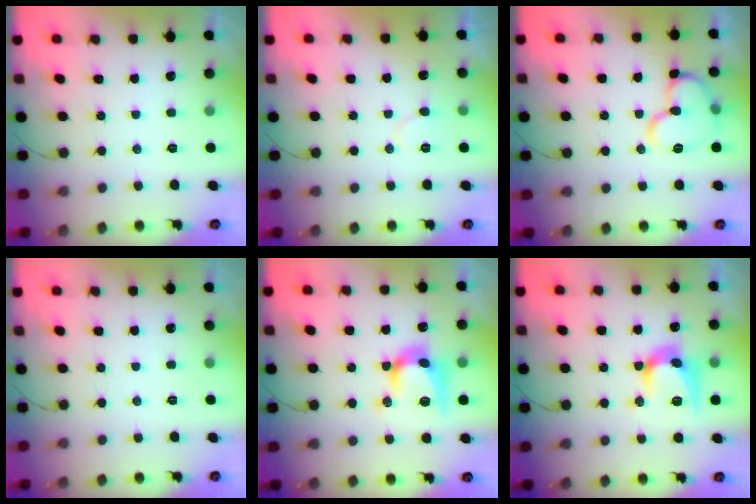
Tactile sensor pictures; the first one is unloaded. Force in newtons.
{"total": 5.5, "press": 5.5, "slide": 0.7}
{"total": 12.4, "press": 12.4, "slide": 0.6}
{"total": 0.0}
{"total": 11.8, "press": 11.8, "slide": 0.4}
{"total": 12.9, "press": 12.9, "slide": 0.5}